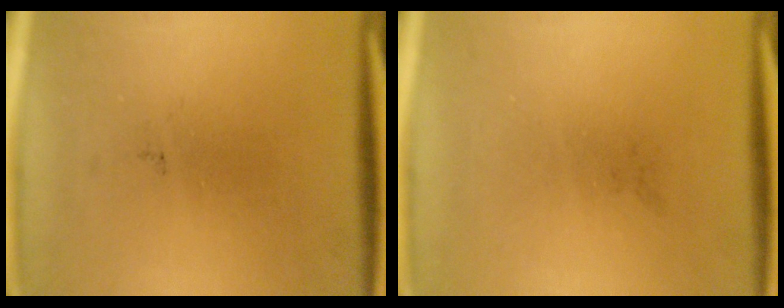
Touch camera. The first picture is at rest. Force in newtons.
{"total": 0.0}